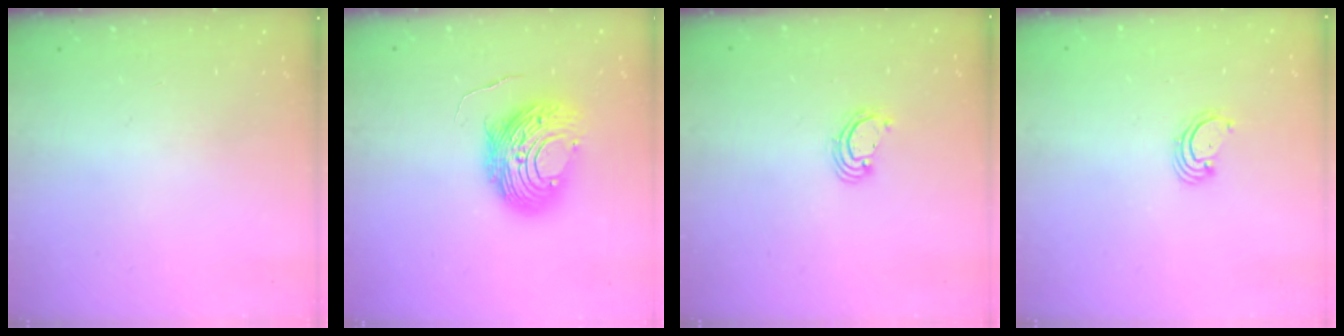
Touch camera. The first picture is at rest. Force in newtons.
{"total": 11.2, "press": 11.1, "slide": 1.1}
{"total": 2.6, "press": 2.6, "slide": 0.1}
{"total": 2.5, "press": 2.5, "slide": 0.3}